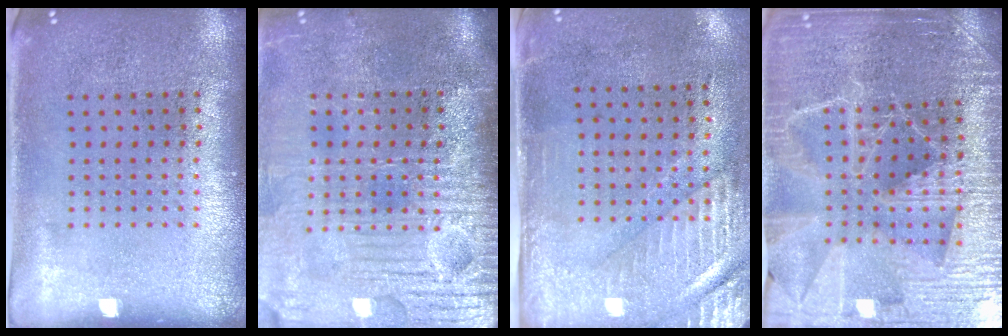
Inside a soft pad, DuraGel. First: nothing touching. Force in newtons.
{"total": 4.6, "press": 4.0, "slide": 2.2}
{"total": 2.8, "press": 2.4, "slide": 1.4}
{"total": 4.7, "press": 4.4, "slide": 1.7}